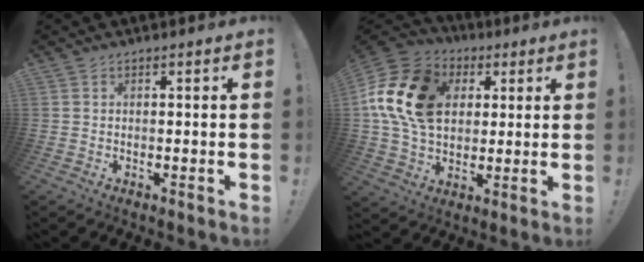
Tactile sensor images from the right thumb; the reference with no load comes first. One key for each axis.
{"total": 20.2, "fx": 4.6, "fy": 14.7, "fz": 13.1, "tx": -0.230, "ty": -0.001, "tz": 0.088}